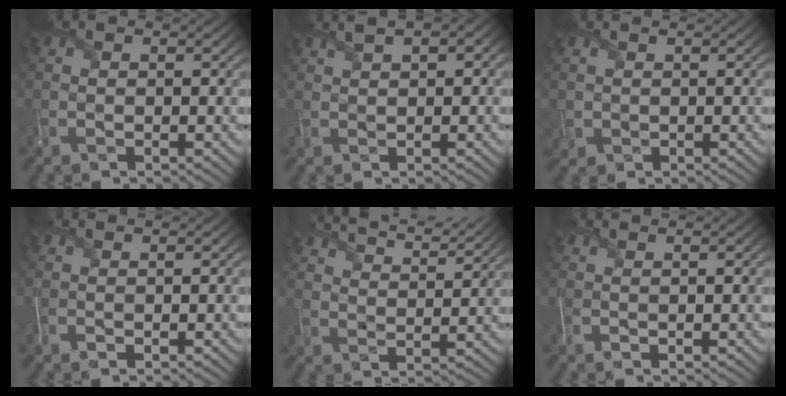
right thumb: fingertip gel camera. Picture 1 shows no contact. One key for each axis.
{"total": 3.7, "fx": 1.6, "fy": 1.4, "fz": 3.0, "tx": -0.063, "ty": 0.011, "tz": 0.029}
{"total": 1.7, "fx": 0.5, "fy": 1.6, "fz": 0.4, "tx": -0.019, "ty": -0.002, "tz": 0.010}
{"total": 1.3, "fx": 0.5, "fy": 0.1, "fz": 1.2, "tx": -0.027, "ty": 0.005, "tz": 0.007}
{"total": 9.5, "fx": 8.1, "fy": 2.2, "fz": 4.3, "tx": -0.083, "ty": 0.001, "tz": 0.119}
{"total": 1.7, "fx": 0.9, "fy": 0.2, "fz": 1.4, "tx": -0.028, "ty": 0.006, "tz": 0.012}